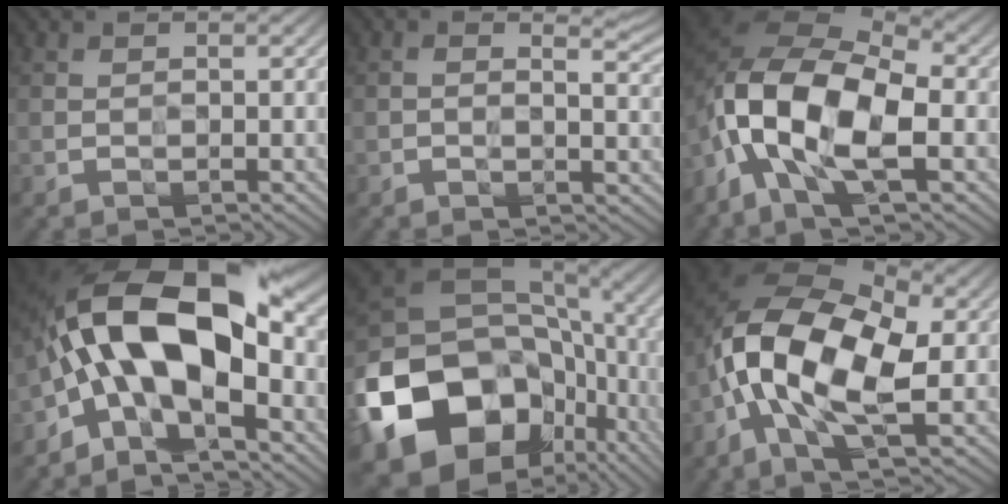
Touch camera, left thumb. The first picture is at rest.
{"total": 3.0, "force": [1.3, 0.4, 2.6], "torque": [-0.047, 0.006, 0.015]}
{"total": 13.4, "force": [-4.3, 6.4, 10.9], "torque": [-0.256, -0.012, -0.088]}
{"total": 15.4, "force": [-1.7, 6.8, 13.7], "torque": [-0.243, 0.032, -0.042]}
{"total": 19.7, "force": [-5.7, 14.7, 11.7], "torque": [-0.318, -0.025, -0.103]}
{"total": 14.4, "force": [-2.0, 7.3, 12.2], "torque": [-0.271, 0.003, -0.050]}